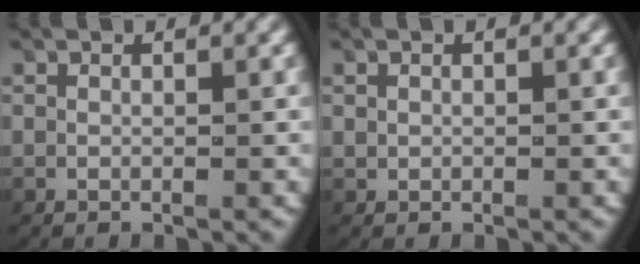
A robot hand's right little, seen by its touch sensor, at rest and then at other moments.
{"total": 0.6, "force": [0.1, 0.5, 0.2], "torque": [-0.011, -0.004, 0.006]}